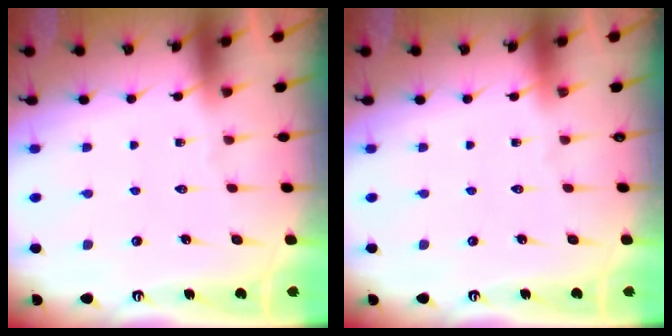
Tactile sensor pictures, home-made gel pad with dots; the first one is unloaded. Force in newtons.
{"total": 0.0}